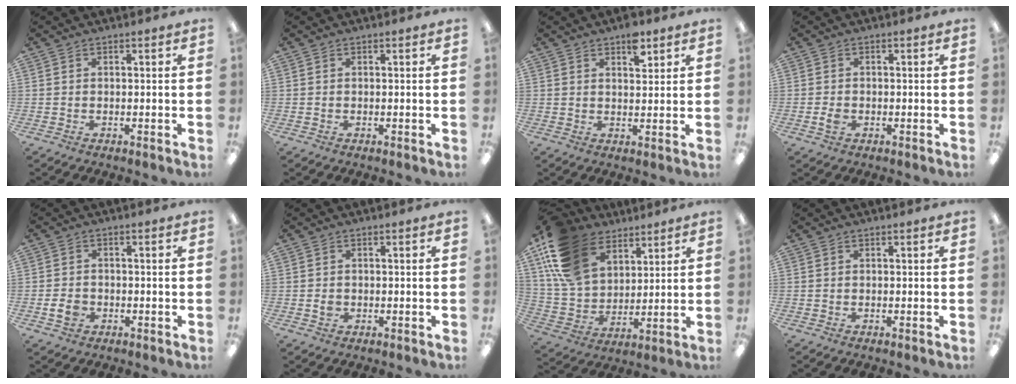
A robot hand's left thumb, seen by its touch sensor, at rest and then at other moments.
{"total": 0.0}
{"total": 5.8, "force": [3.8, 2.7, 3.4], "torque": [-0.036, -0.018, 0.059]}
{"total": 2.1, "force": [-0.6, 1.5, 1.4], "torque": [-0.030, 0.001, -0.011]}
{"total": 3.8, "force": [-1.2, 2.9, 2.2], "torque": [-0.041, 0.005, -0.022]}
{"total": 1.9, "force": [-0.2, 1.6, 1.0], "torque": [-0.019, 0.004, -0.004]}
{"total": 19.4, "force": [10.9, 12.8, 9.7], "torque": [-0.222, -0.036, 0.212]}
{"total": 0.0}